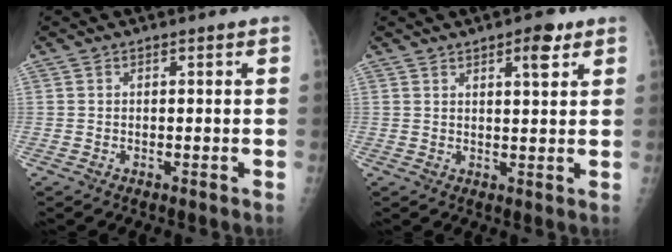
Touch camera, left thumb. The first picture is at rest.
{"total": 4.6, "force": [2.7, 1.5, 3.4], "torque": [-0.039, -0.014, 0.038]}